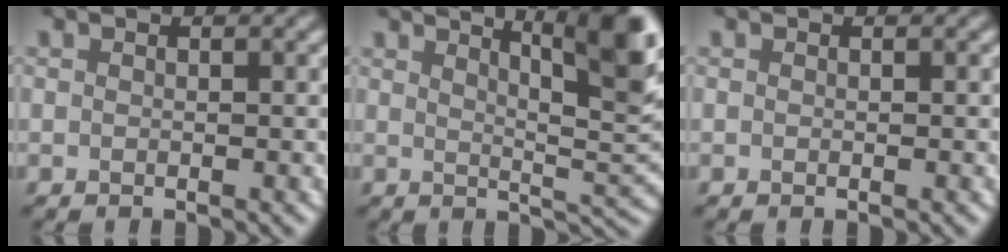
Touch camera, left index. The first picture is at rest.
{"total": 10.8, "force": [6.0, 2.6, 8.6], "torque": [-0.085, 0.025, 0.070]}
{"total": 0.0}